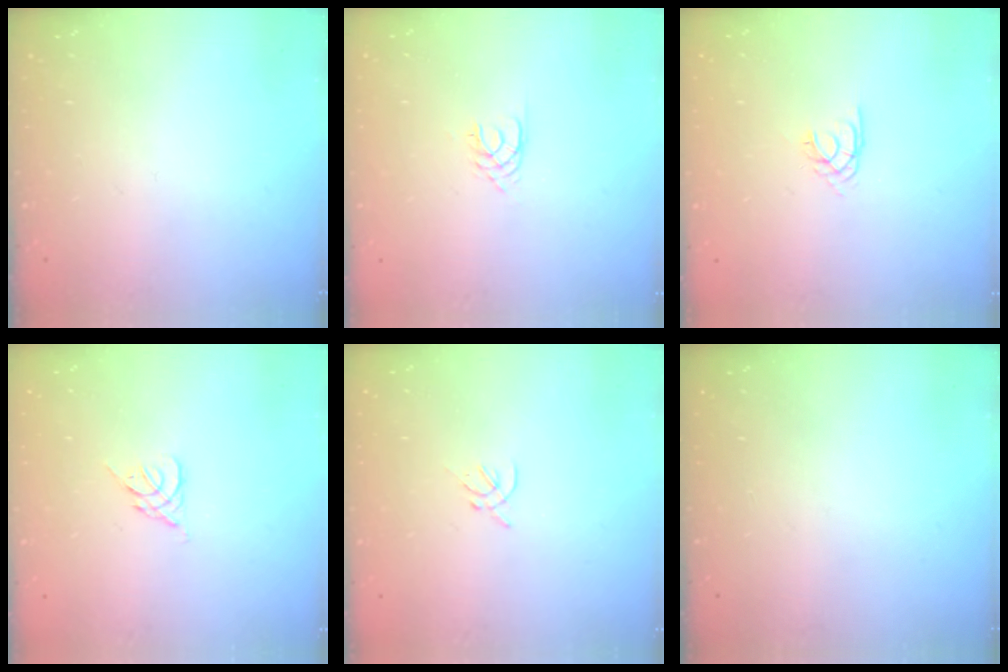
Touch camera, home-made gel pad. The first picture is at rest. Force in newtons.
{"total": 1.7, "press": 1.7, "slide": 0.2}
{"total": 1.7, "press": 1.7, "slide": 0.1}
{"total": 2.6, "press": 2.5, "slide": 0.7}
{"total": 1.4, "press": 1.3, "slide": 0.5}
{"total": 0.0}